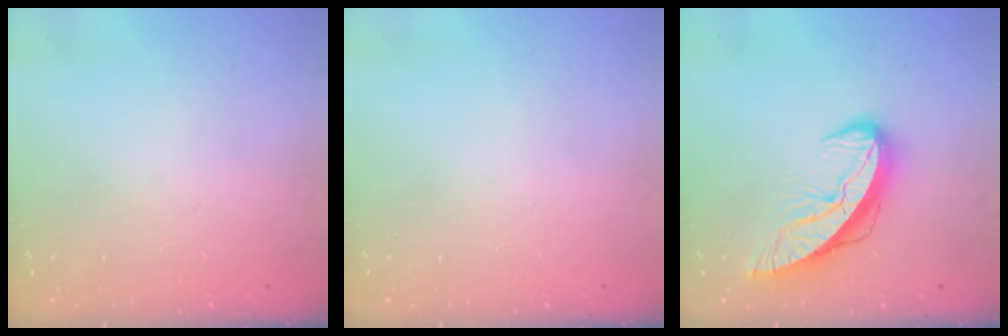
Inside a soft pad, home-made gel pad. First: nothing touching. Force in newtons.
{"total": 0.0}
{"total": 10.4, "press": 10.4, "slide": 1.0}